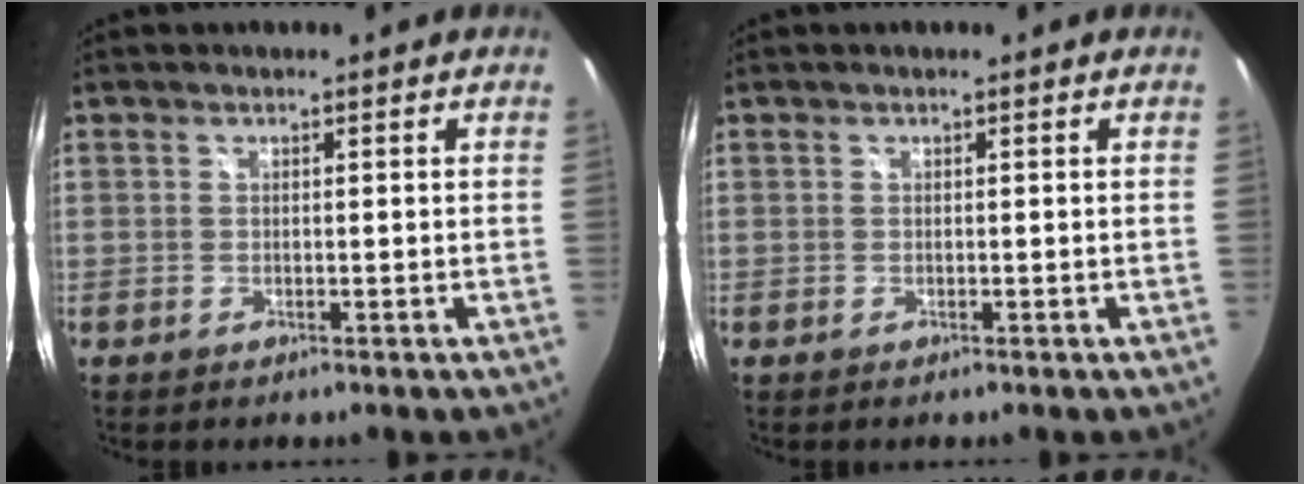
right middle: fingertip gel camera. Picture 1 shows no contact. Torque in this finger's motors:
{"motor_torque": [0.00, 0.04, 0.00, 0.00]}